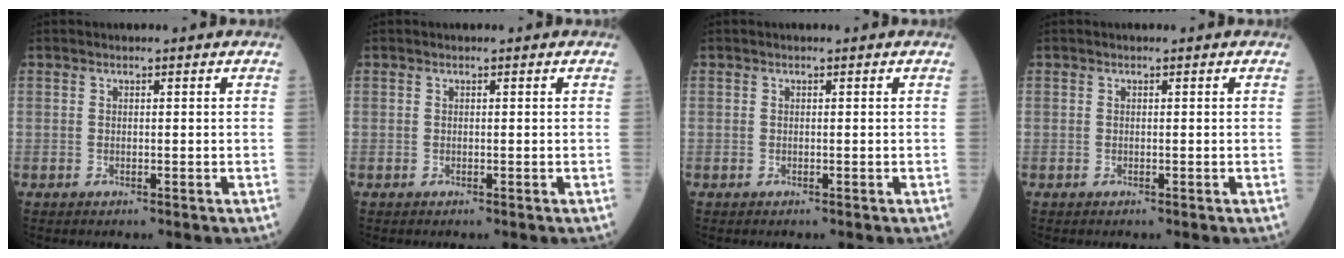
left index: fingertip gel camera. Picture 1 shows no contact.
{"total": 0.0}
{"total": 0.0}
{"total": 0.0}